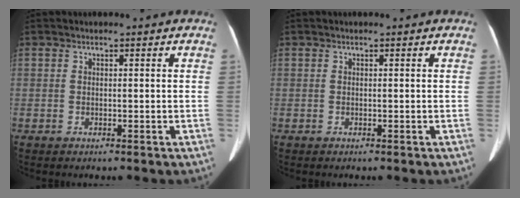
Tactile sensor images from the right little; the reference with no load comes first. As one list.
[{"total": 0.0}]